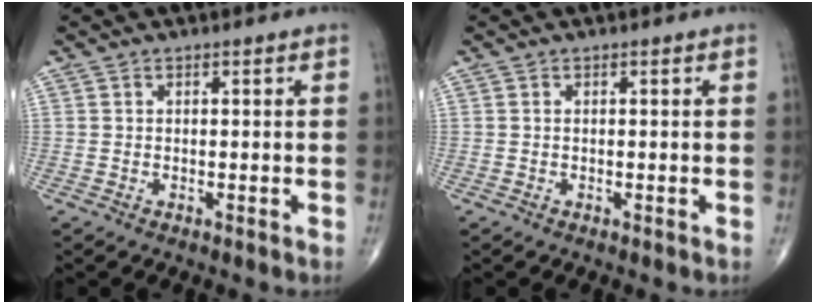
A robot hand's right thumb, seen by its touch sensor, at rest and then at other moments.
{"total": 0.0}